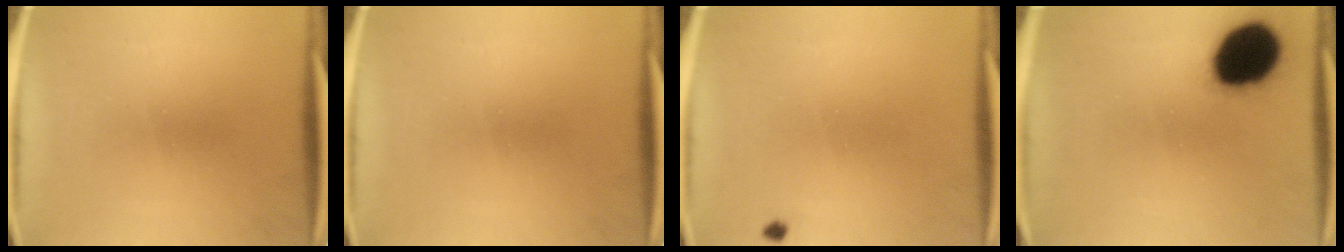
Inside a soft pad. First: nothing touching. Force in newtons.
{"total": 0.0}
{"total": 0.7}
{"total": 19.6}